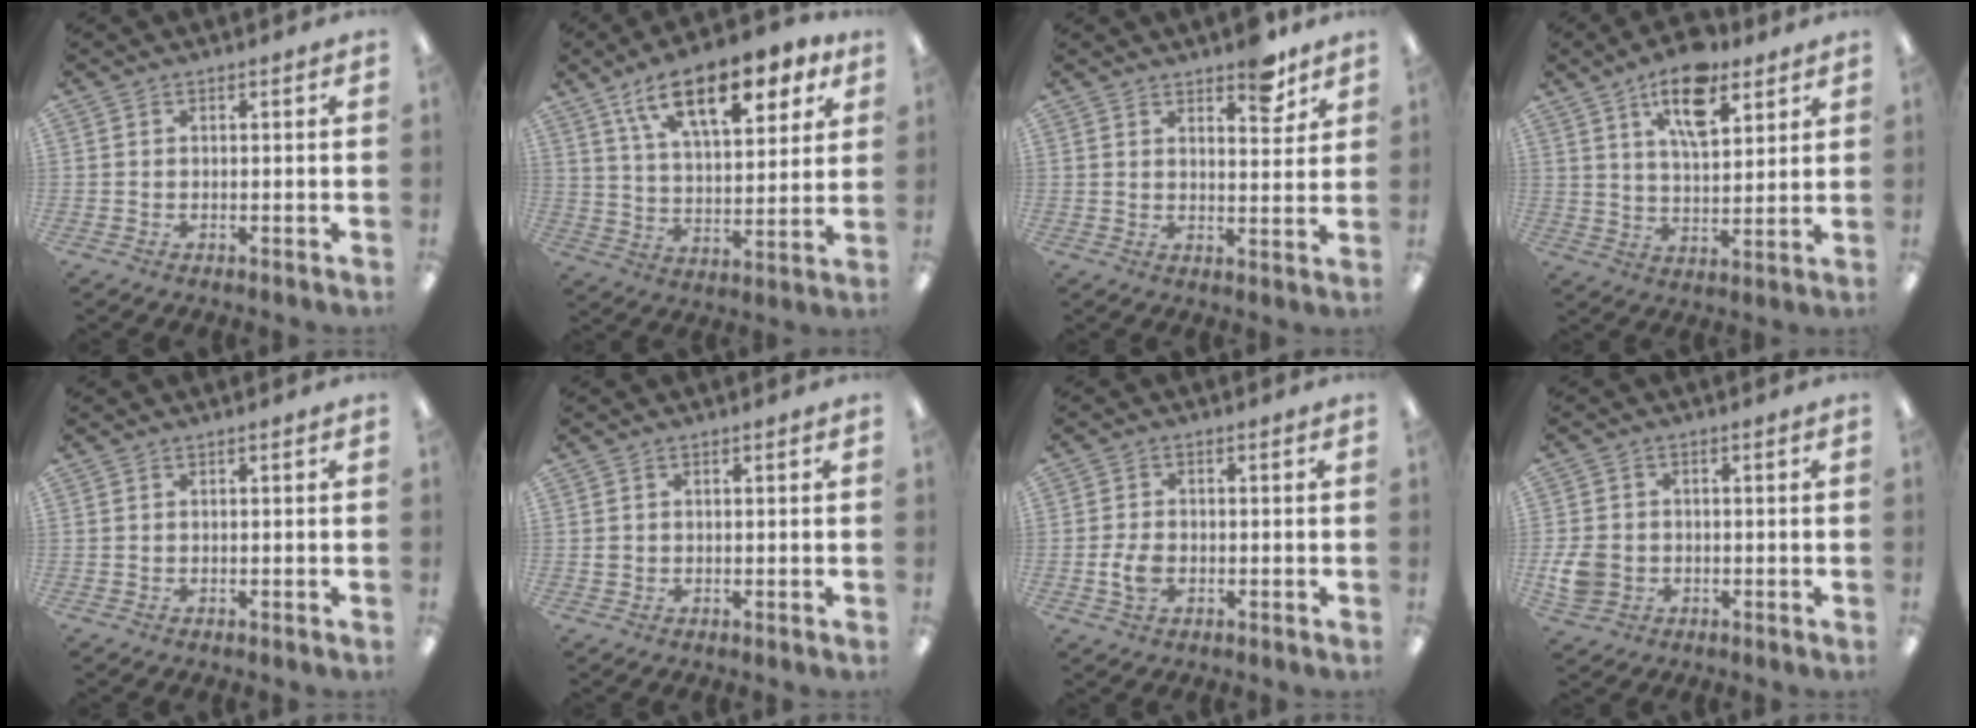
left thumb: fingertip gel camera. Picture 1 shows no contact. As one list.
[{"total": 17.5, "force": [10.5, 7.6, 11.8], "torque": [-0.182, -0.035, 0.174]}, {"total": 5.0, "force": [3.7, 2.0, 2.7], "torque": [-0.022, -0.019, 0.058]}, {"total": 13.0, "force": [8.1, 5.7, 8.4], "torque": [-0.132, -0.028, 0.139]}, {"total": 0.0}, {"total": 0.9, "force": [0.1, 0.9, 0.4], "torque": [-0.008, 0.005, 0.000]}, {"total": 4.7, "force": [-1.1, 3.1, 3.3], "torque": [-0.068, 0.005, -0.021]}, {"total": 6.4, "force": [-1.3, 5.4, 3.2], "torque": [-0.065, 0.008, -0.022]}]